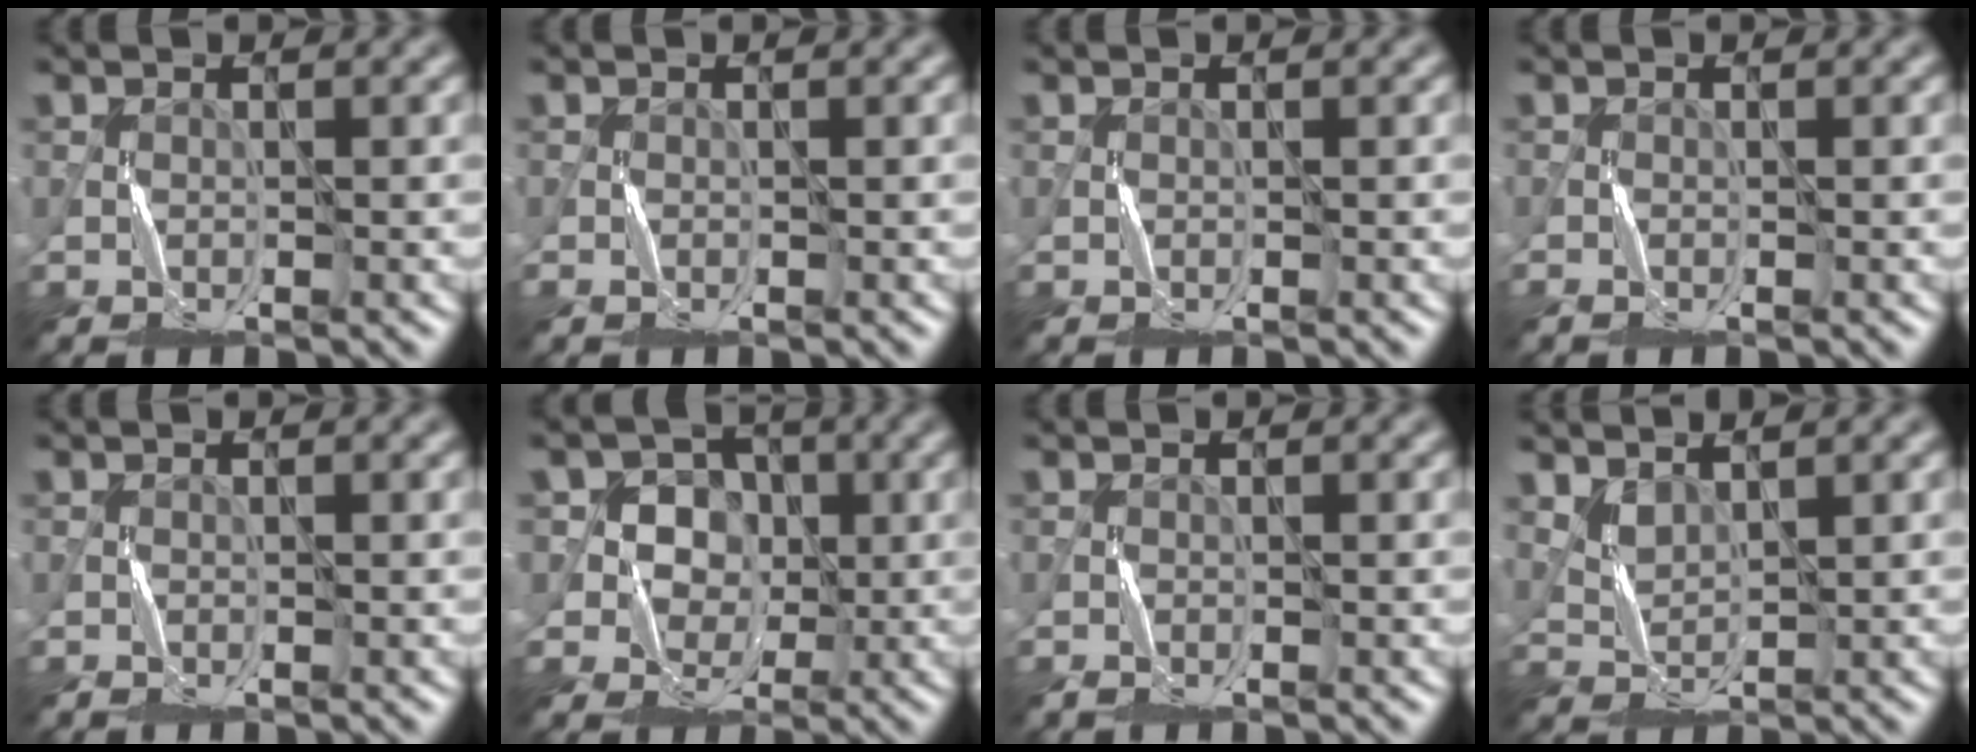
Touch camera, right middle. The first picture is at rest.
{"total": 0.7, "force": [-0.3, 0.3, 0.5], "torque": [-0.014, -0.001, -0.005]}
{"total": 0.0}
{"total": 0.9, "force": [-0.6, 0.2, 0.7], "torque": [-0.020, -0.003, -0.014]}
{"total": 0.7, "force": [-0.6, 0.2, 0.4], "torque": [-0.011, 0.000, -0.013]}
{"total": 6.6, "force": [1.4, 6.1, 2.3], "torque": [-0.038, 0.016, 0.011]}
{"total": 1.1, "force": [-0.9, 0.3, 0.6], "torque": [-0.018, -0.001, -0.020]}
{"total": 1.7, "force": [1.4, 0.7, 0.7], "torque": [-0.022, -0.006, 0.037]}